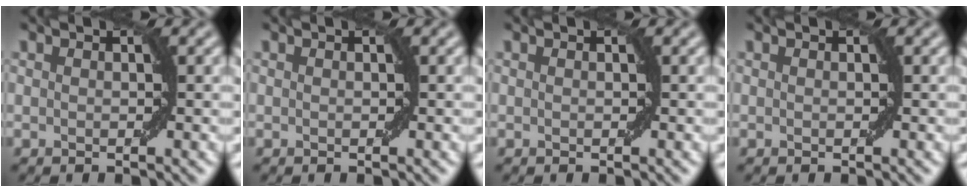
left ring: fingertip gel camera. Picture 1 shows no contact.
{"total": 0.0}
{"total": 0.0}
{"total": 0.0}